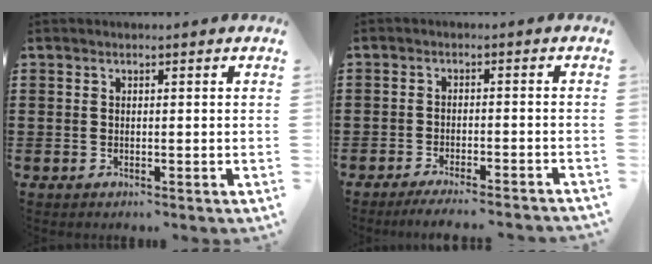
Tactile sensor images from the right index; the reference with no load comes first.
{"total": 2.8, "force": [-2.6, -0.2, 1.0], "torque": [-0.016, -0.002, -0.051]}